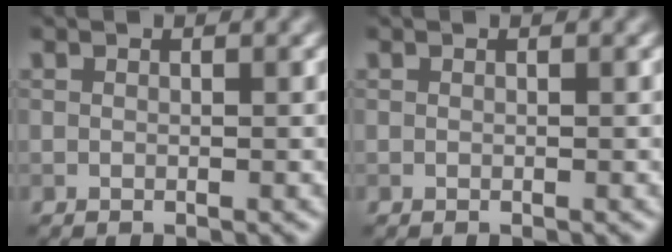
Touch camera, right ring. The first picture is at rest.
{"total": 0.0}